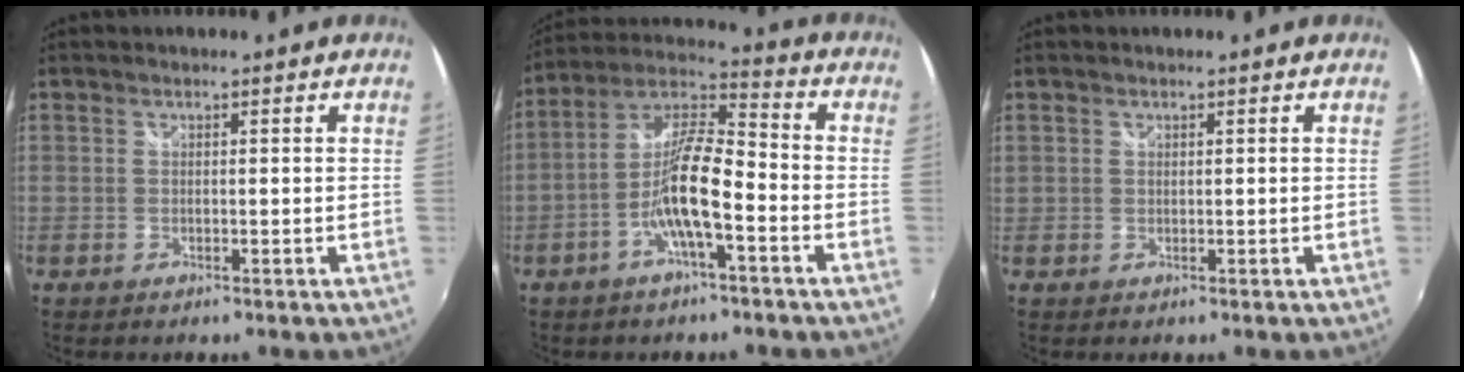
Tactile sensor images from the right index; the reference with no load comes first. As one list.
[{"total": 11.3, "force": [-4.3, 2.2, 10.2], "torque": [-0.208, 0.008, -0.085]}, {"total": 0.5, "force": [0.3, 0.4, 0.2], "torque": [-0.003, 0.000, 0.005]}]